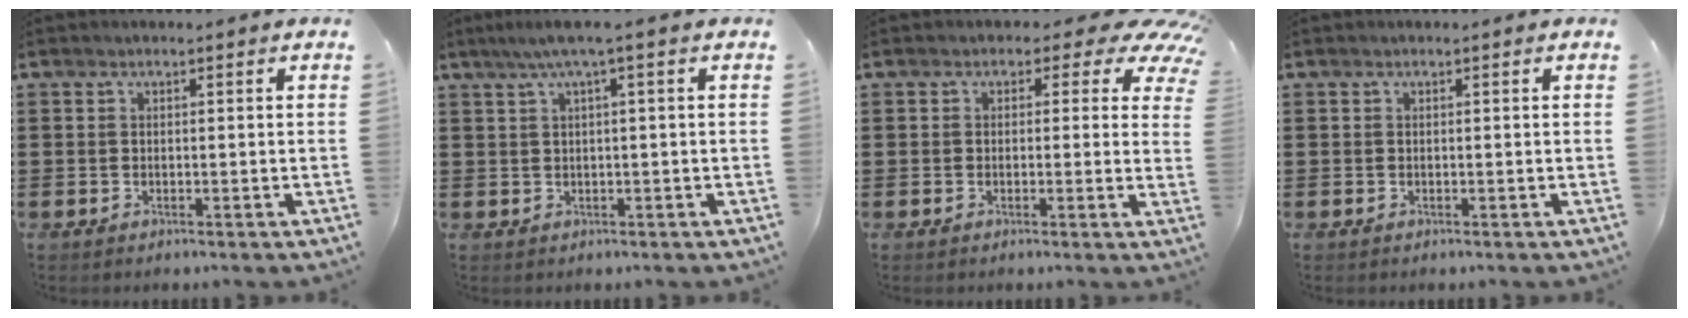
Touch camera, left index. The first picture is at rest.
{"total": 2.7, "force": [0.6, -0.1, 2.6], "torque": [-0.048, -0.001, 0.008]}
{"total": 3.7, "force": [1.8, 2.2, 2.4], "torque": [-0.036, -0.009, 0.024]}
{"total": 0.0}